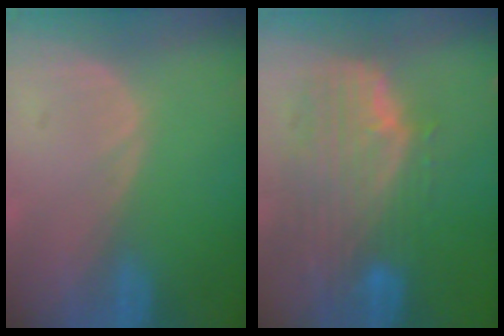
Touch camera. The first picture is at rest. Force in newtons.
{"total": 10.0, "press": 8.9, "slide": 4.6}